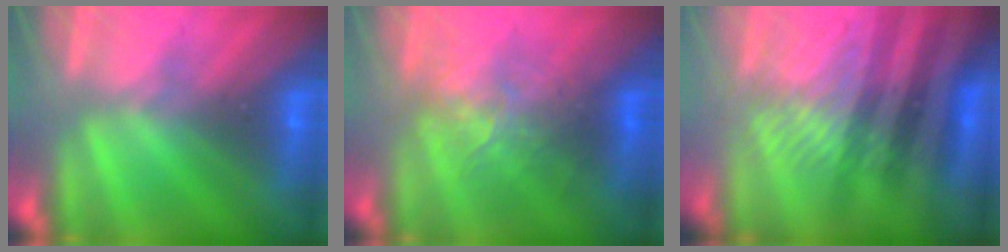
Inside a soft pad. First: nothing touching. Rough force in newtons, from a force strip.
{"total": 2.4}
{"total": 4.5}